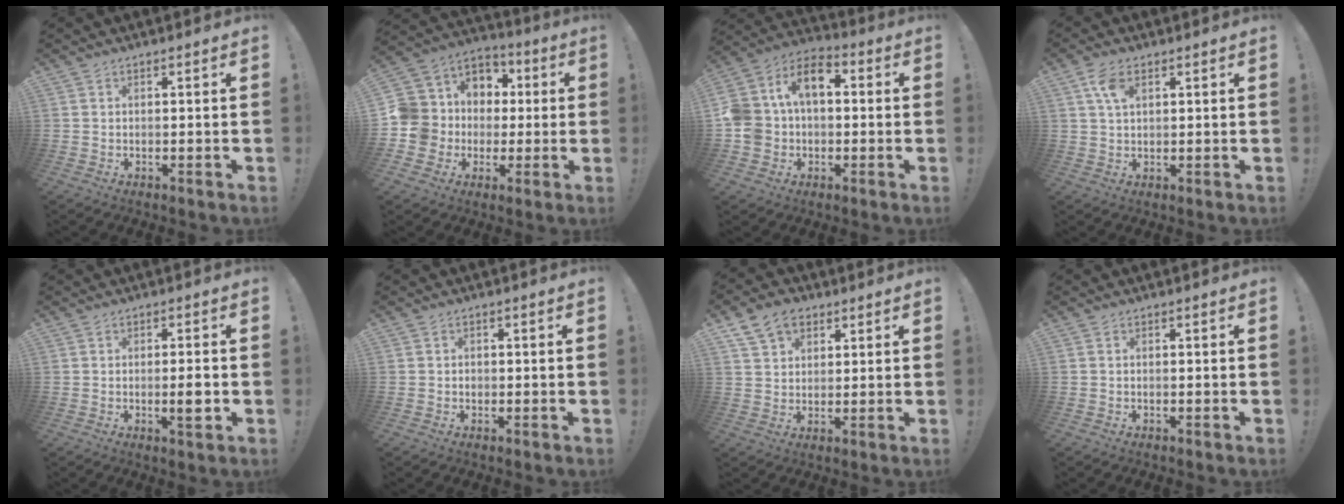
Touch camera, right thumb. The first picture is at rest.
{"total": 12.9, "force": [-0.5, 12.4, 3.5], "torque": [-0.056, 0.009, 0.021]}
{"total": 13.3, "force": [2.1, 10.6, 7.9], "torque": [-0.143, 0.013, 0.042]}
{"total": 5.2, "force": [2.3, 2.7, 3.7], "torque": [-0.070, -0.001, 0.042]}
{"total": 3.8, "force": [-0.8, 1.1, 3.5], "torque": [-0.039, -0.002, -0.015]}
{"total": 1.1, "force": [-0.4, 1.0, 0.3], "torque": [-0.002, 0.002, -0.007]}
{"total": 9.2, "force": [5.1, 6.6, 3.8], "torque": [-0.059, -0.016, 0.099]}
{"total": 0.0}